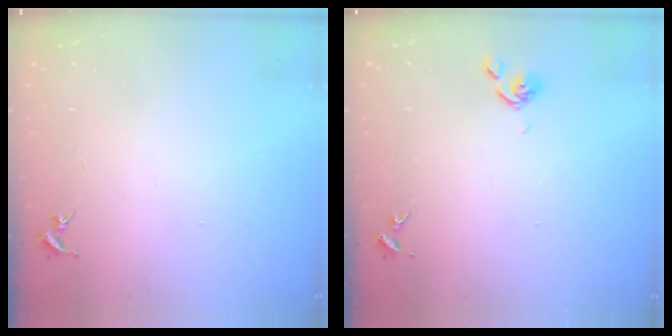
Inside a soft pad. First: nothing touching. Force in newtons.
{"total": 6.0, "press": 5.9, "slide": 0.8}